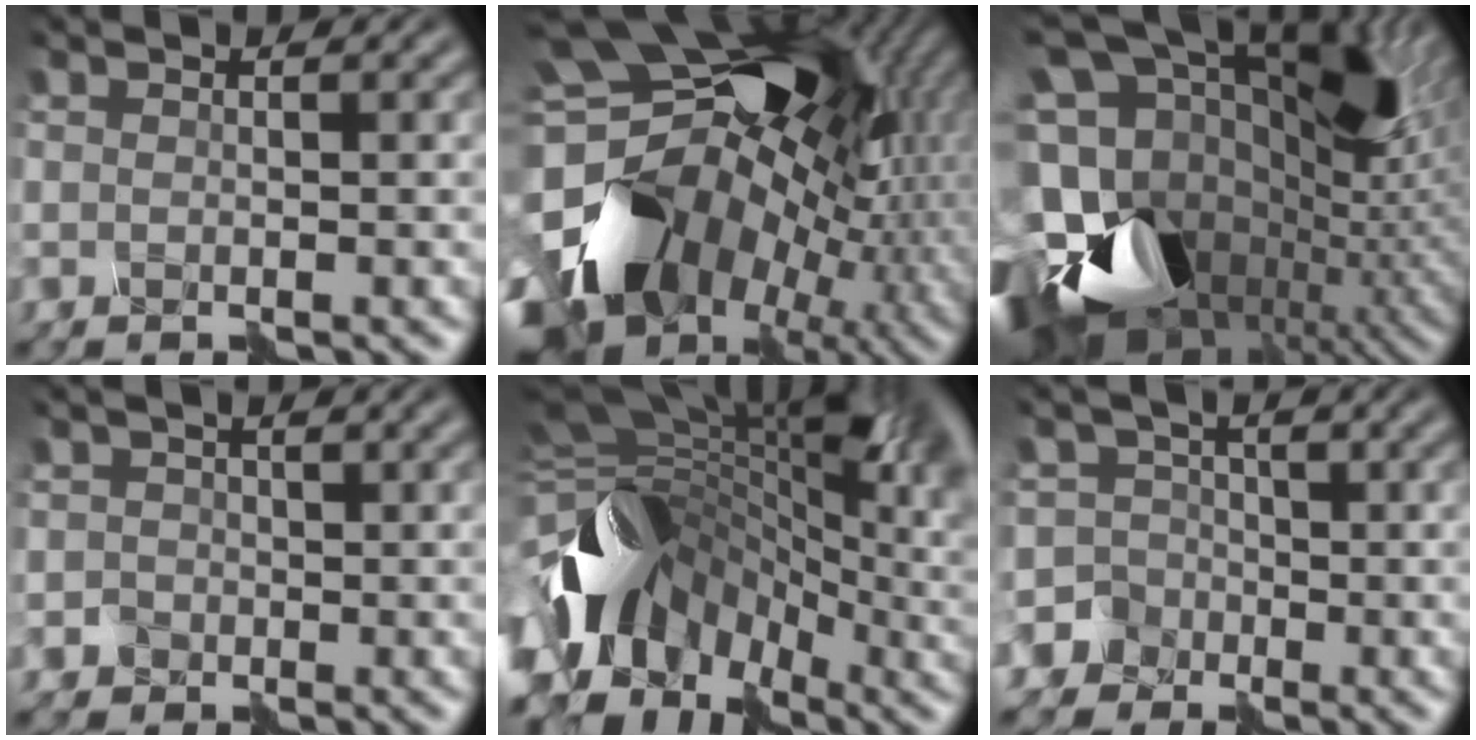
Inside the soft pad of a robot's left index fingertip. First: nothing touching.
{"total": 17.1, "force": [-0.3, 11.9, 12.3], "torque": [-0.236, -0.006, 0.009]}
{"total": 20.9, "force": [-1.3, 14.8, 14.7], "torque": [-0.283, -0.011, -0.046]}
{"total": 1.8, "force": [0.2, 1.5, -0.9], "torque": [0.024, 0.013, -0.009]}
{"total": 15.0, "force": [-2.3, 10.3, 10.6], "torque": [-0.193, 0.015, -0.048]}
{"total": 6.2, "force": [-2.6, 5.7, -0.1], "torque": [0.007, 0.023, -0.079]}